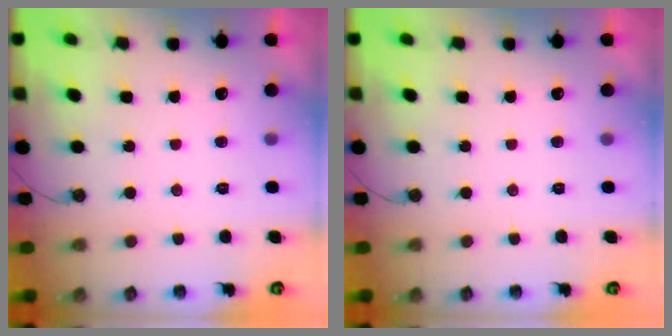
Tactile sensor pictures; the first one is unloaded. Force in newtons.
{"total": 0.0}